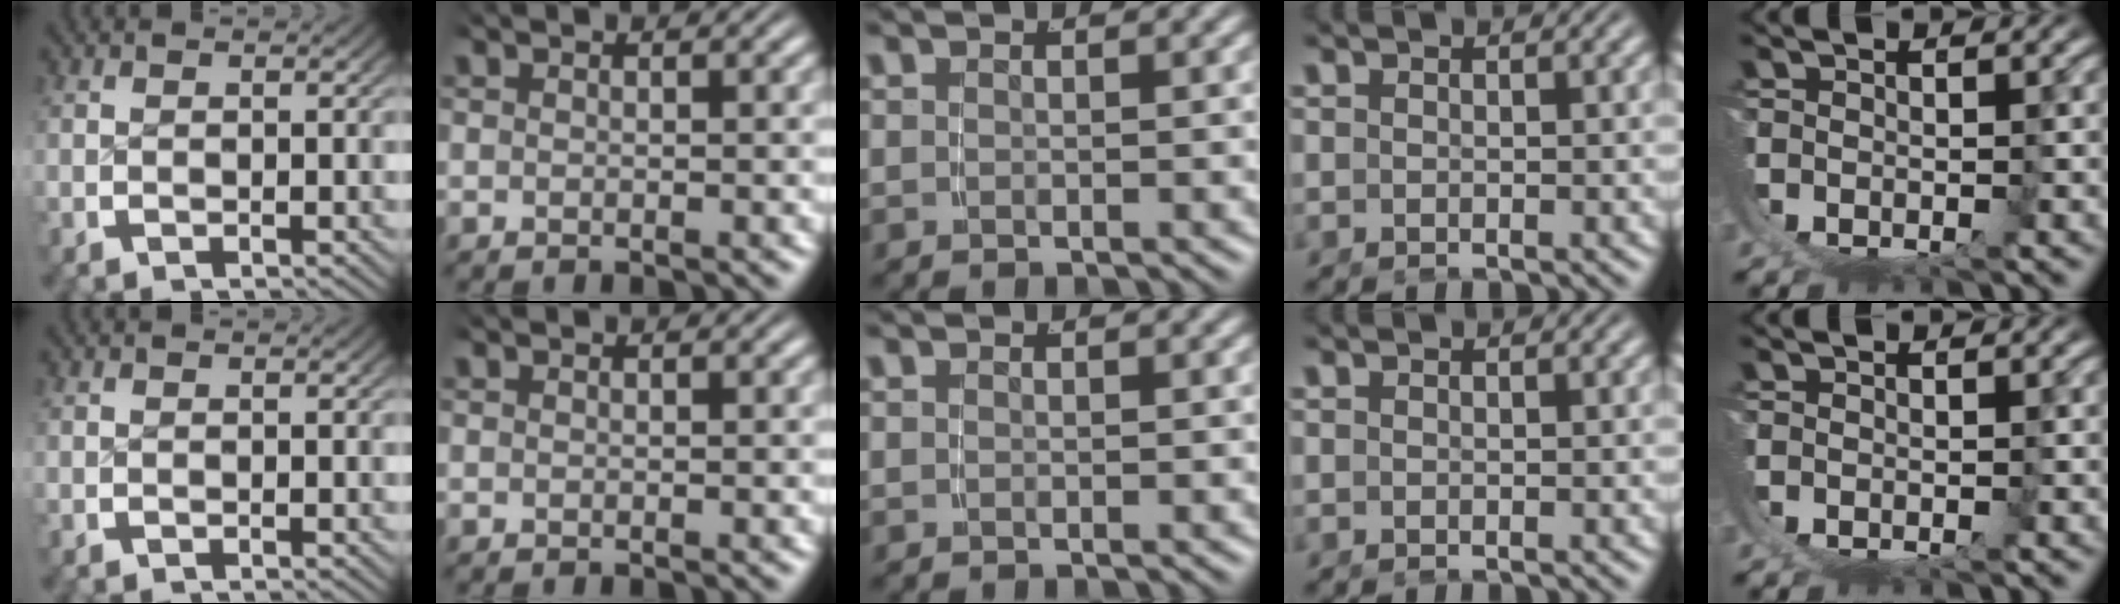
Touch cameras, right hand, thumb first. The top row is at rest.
{}